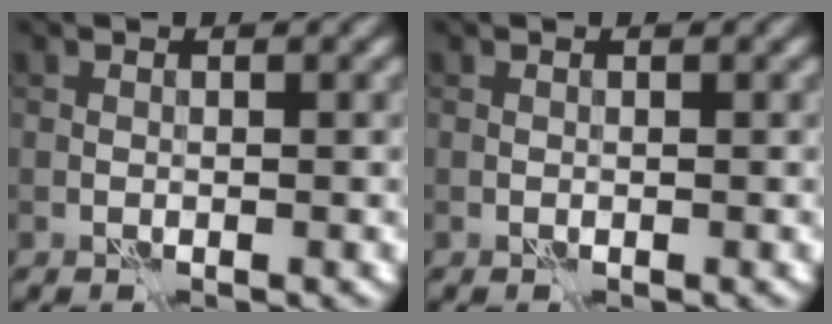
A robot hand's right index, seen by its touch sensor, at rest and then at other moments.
{"total": 0.0}